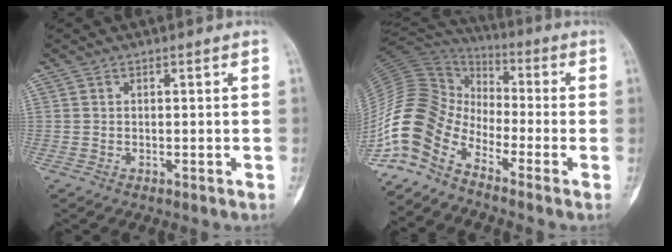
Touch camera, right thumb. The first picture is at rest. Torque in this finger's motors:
{"motor_torque": [0.56, 0.49, 1.46, -1.31, 0.38]}